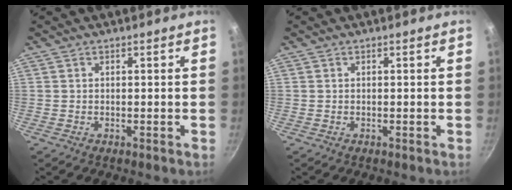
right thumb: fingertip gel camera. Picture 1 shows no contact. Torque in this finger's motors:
{"motor_torque": [-0.10, 0.10, -0.28, 0.15, 0.00]}